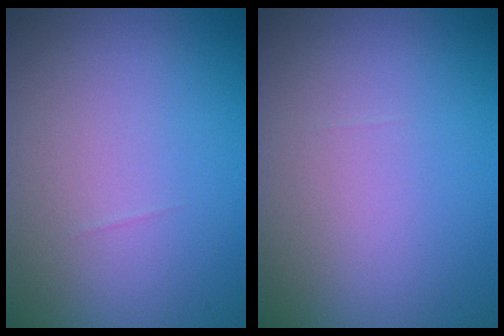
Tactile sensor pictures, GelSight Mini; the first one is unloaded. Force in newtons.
{"total": 0.0}